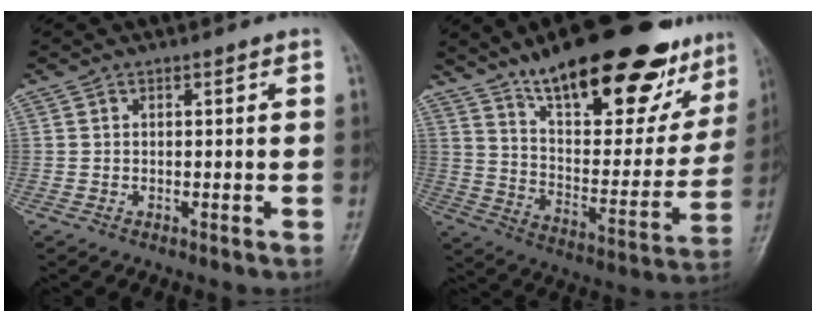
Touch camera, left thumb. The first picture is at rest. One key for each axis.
{"total": 28.8, "fx": 20.1, "fy": 9.9, "fz": 18.0, "tx": -0.221, "ty": -0.076, "tz": 0.303}